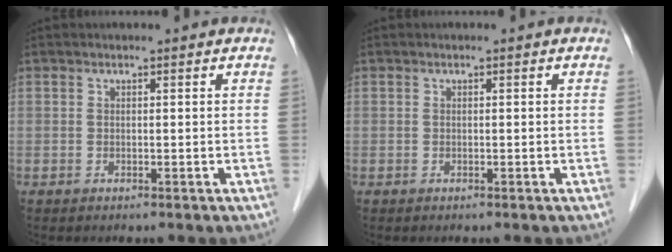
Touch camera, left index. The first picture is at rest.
{"total": 0.0}